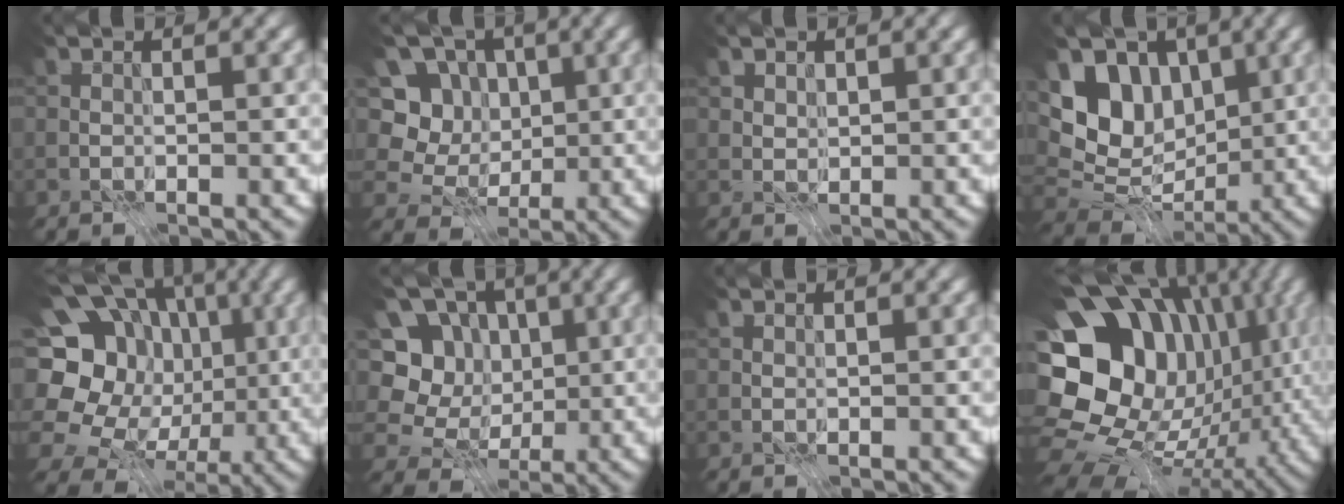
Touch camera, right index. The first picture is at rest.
{"total": 8.1, "force": [1.2, 7.4, 3.1], "torque": [-0.063, 0.026, -0.012]}
{"total": 1.9, "force": [1.3, 1.2, 0.6], "torque": [-0.012, -0.008, 0.033]}
{"total": 8.3, "force": [1.8, 6.3, 5.1], "torque": [-0.080, 0.001, 0.029]}
{"total": 19.4, "force": [2.1, 17.0, 9.0], "torque": [-0.206, 0.039, 0.025]}
{"total": 9.4, "force": [1.1, 8.5, 3.8], "torque": [-0.087, 0.039, -0.019]}
{"total": 0.0}
{"total": 20.1, "force": [2.4, 16.4, 11.5], "torque": [-0.205, -0.002, 0.054]}